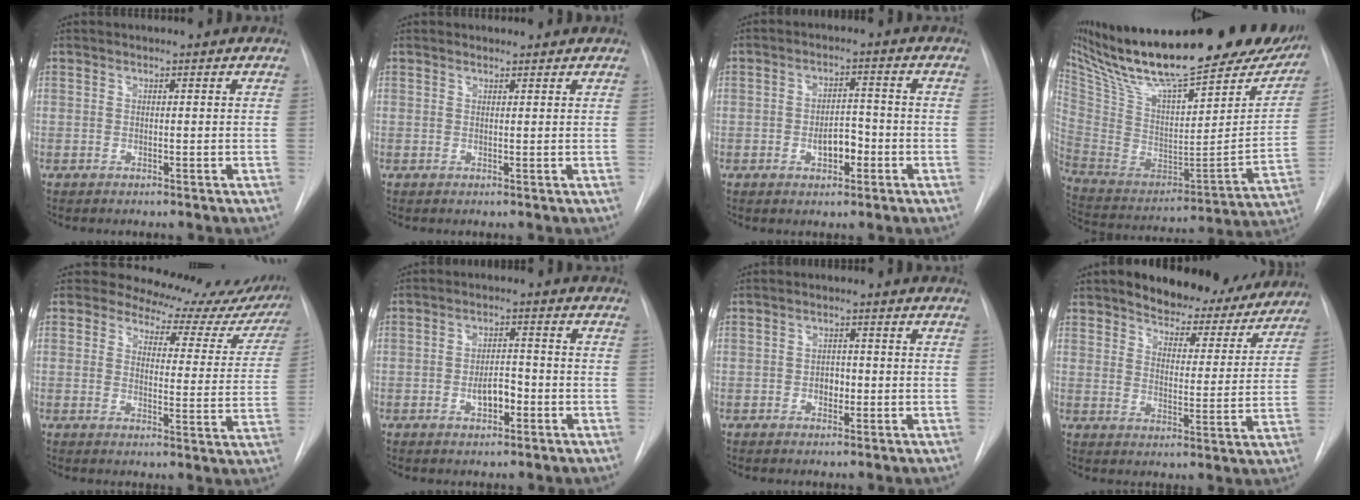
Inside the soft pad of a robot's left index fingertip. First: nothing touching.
{"total": 0.7, "force": [0.7, 0.2, -0.1], "torque": [-0.007, 0.003, 0.010]}
{"total": 4.3, "force": [-1.9, 2.1, 3.2], "torque": [-0.049, 0.002, -0.028]}
{"total": 35.7, "force": [27.7, 9.0, 20.7], "torque": [-0.352, -0.028, 0.403]}
{"total": 15.4, "force": [14.5, 4.8, 2.4], "torque": [0.004, -0.055, 0.146]}
{"total": 4.2, "force": [-1.8, 1.9, 3.3], "torque": [-0.053, 0.001, -0.029]}
{"total": 2.2, "force": [-0.8, 1.5, 1.4], "torque": [-0.018, 0.000, -0.012]}
{"total": 13.5, "force": [12.0, 5.1, 3.5], "torque": [-0.024, -0.021, 0.151]}